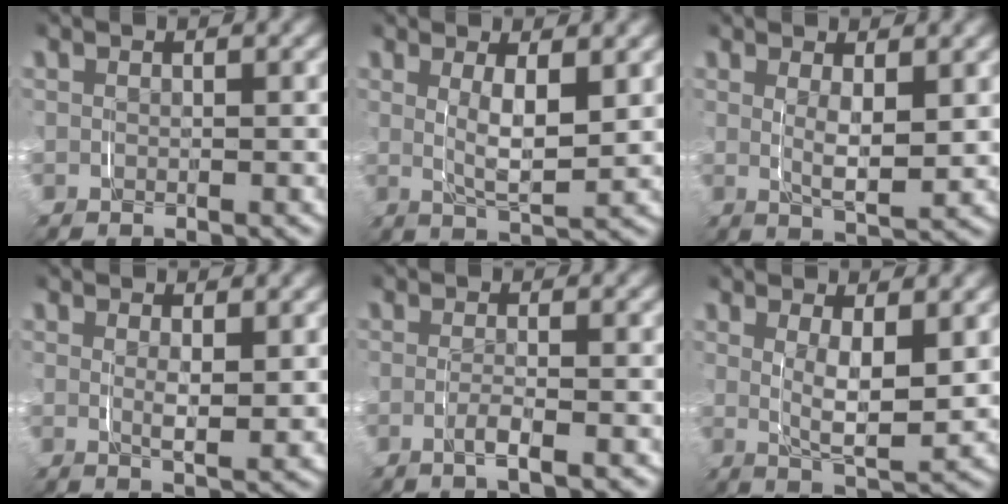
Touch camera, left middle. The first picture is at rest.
{"total": 3.8, "force": [0.5, 1.0, 3.6], "torque": [-0.063, -0.014, 0.013]}
{"total": 3.0, "force": [0.8, 0.7, 2.8], "torque": [-0.052, -0.016, 0.018]}
{"total": 2.0, "force": [0.7, 0.2, 1.8], "torque": [-0.036, -0.013, 0.016]}
{"total": 1.6, "force": [-1.0, -0.2, 1.3], "torque": [-0.030, -0.008, -0.015]}
{"total": 4.4, "force": [0.9, 1.3, 4.1], "torque": [-0.070, -0.019, 0.018]}